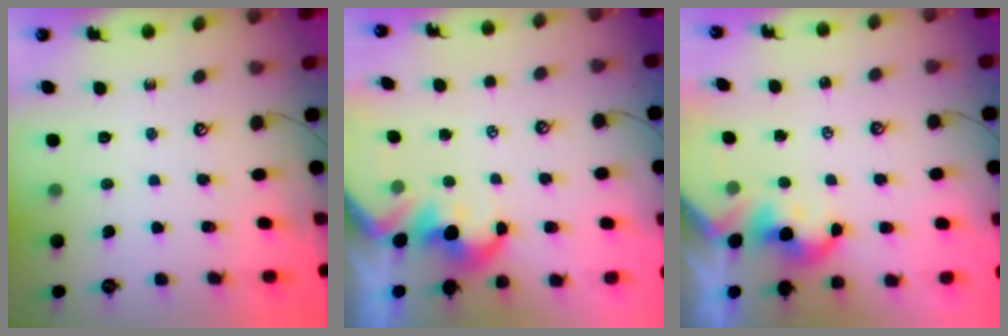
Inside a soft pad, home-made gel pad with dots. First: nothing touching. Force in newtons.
{"total": 1.7, "press": 1.4, "slide": 1.0}
{"total": 2.2, "press": 2.1, "slide": 0.3}